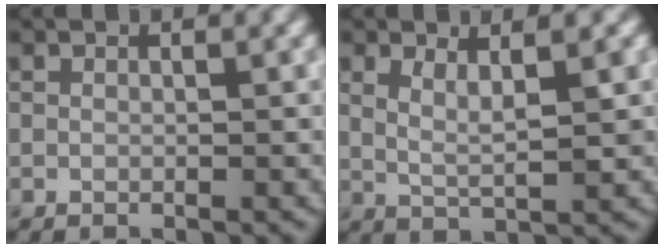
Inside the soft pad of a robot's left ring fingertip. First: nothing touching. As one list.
[{"total": 2.8, "force": [1.2, 0.7, 2.5], "torque": [-0.041, -0.006, 0.023]}]